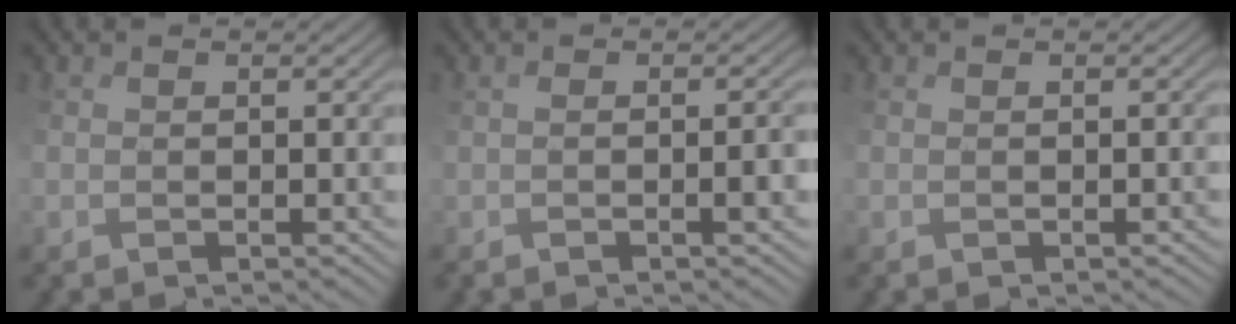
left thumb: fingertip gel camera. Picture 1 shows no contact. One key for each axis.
{"total": 2.5, "fx": -1.3, "fy": 0.1, "fz": 2.1, "tx": -0.020, "ty": 0.003, "tz": -0.013}
{"total": 0.7, "fx": -0.5, "fy": 0.3, "fz": 0.4, "tx": -0.001, "ty": -0.001, "tz": -0.002}